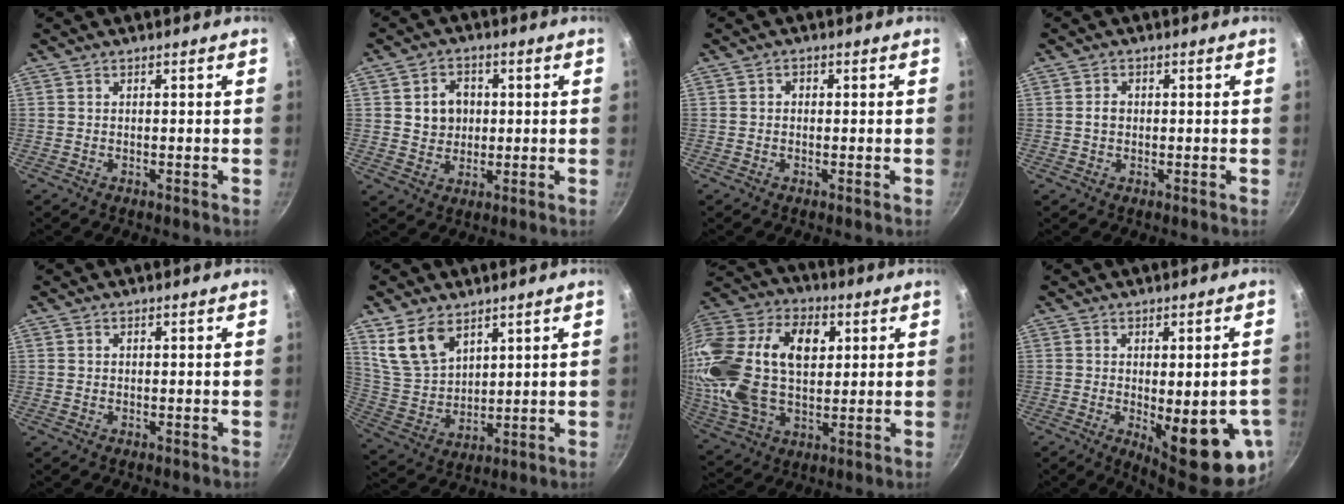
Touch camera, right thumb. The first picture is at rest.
{"total": 6.5, "force": [0.9, 5.6, 3.2], "torque": [-0.023, 0.004, 0.016]}
{"total": 1.2, "force": [-0.1, 1.1, 0.5], "torque": [-0.007, 0.004, -0.004]}
{"total": 1.9, "force": [0.0, 1.5, 1.1], "torque": [-0.014, 0.006, -0.001]}
{"total": 0.0}
{"total": 10.6, "force": [6.2, 6.4, 5.7], "torque": [-0.088, -0.032, 0.139]}
{"total": 27.0, "force": [5.2, 17.0, 20.3], "torque": [-0.389, 0.014, 0.086]}
{"total": 17.0, "force": [-4.1, 5.6, 15.4], "torque": [-0.170, -0.019, -0.040]}